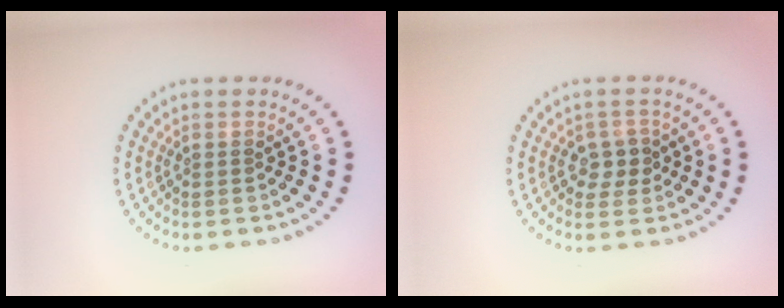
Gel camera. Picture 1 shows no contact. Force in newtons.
{"total": 2.2, "press": 2.1, "slide": 0.8}